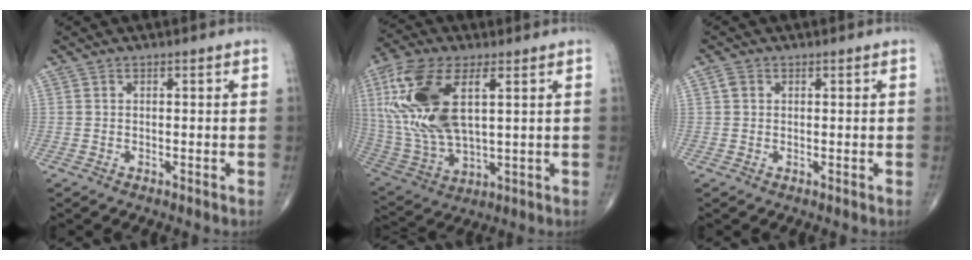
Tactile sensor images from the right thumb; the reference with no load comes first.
{"total": 20.1, "force": [4.9, 9.1, 17.2], "torque": [-0.381, -0.013, 0.098]}
{"total": 1.3, "force": [0.4, 1.1, 0.6], "torque": [-0.011, 0.005, 0.006]}